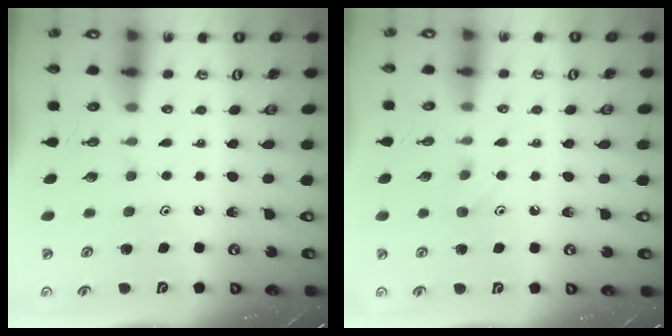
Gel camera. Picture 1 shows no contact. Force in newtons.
{"total": 4.2, "press": 4.2, "slide": 0.6}